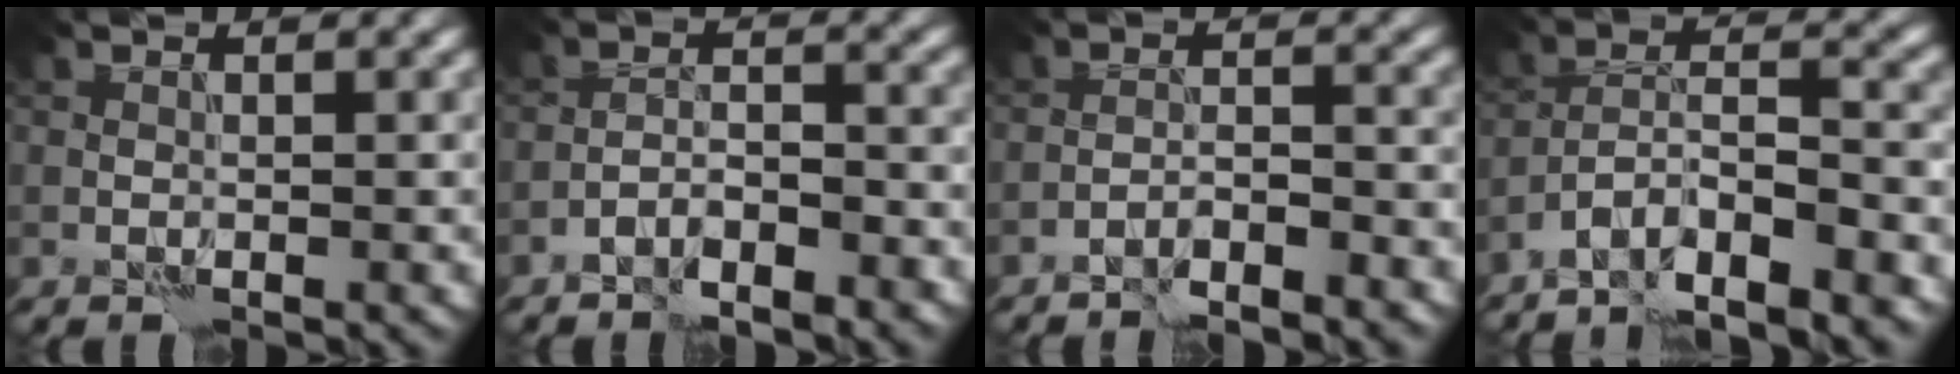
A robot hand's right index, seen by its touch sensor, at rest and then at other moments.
{"total": 3.2, "force": [-2.7, 0.8, 1.6], "torque": [-0.023, 0.008, -0.050]}
{"total": 2.8, "force": [-2.5, 0.1, 1.2], "torque": [-0.017, 0.007, -0.045]}
{"total": 8.4, "force": [-6.5, 1.9, 4.9], "torque": [-0.073, 0.005, -0.116]}